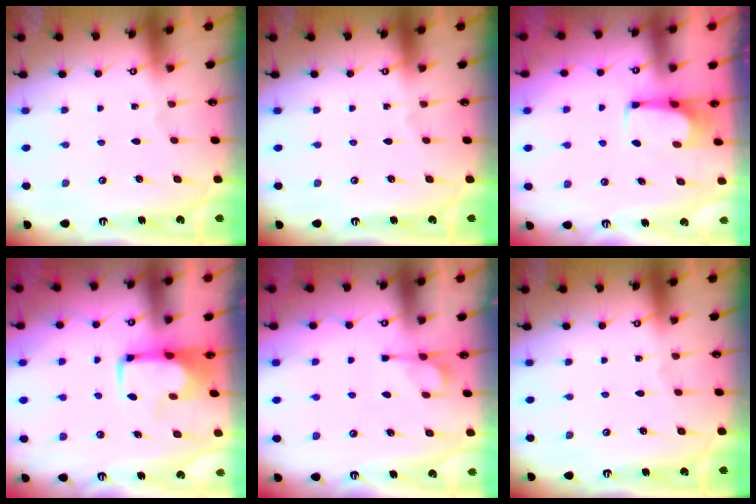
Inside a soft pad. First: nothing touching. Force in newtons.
{"total": 0.0}
{"total": 4.8, "press": 4.8, "slide": 0.3}
{"total": 1.2, "press": 1.0, "slide": 0.6}
{"total": 2.1, "press": 1.9, "slide": 0.9}
{"total": 0.0}